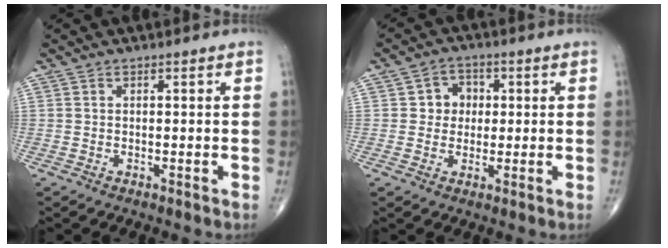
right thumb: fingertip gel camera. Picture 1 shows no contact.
{"total": 4.9, "force": [0.6, 4.4, 2.0], "torque": [0.006, 0.007, 0.001]}